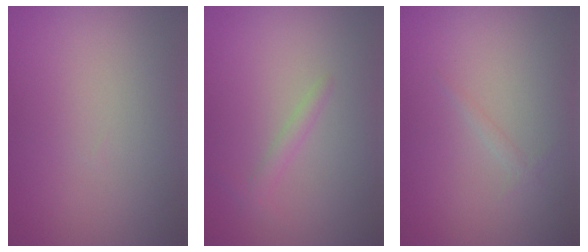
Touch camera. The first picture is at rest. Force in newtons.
{"total": 1.2, "press": 1.2, "slide": 0.1}
{"total": 0.6, "press": 0.6, "slide": 0.1}